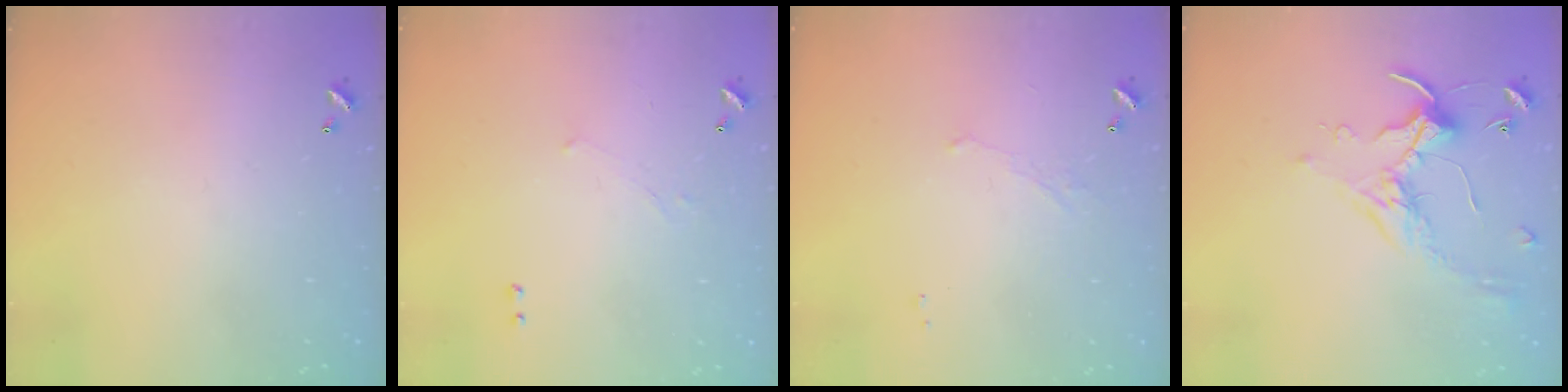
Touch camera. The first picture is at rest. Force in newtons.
{"total": 2.8, "press": 2.7, "slide": 0.5}
{"total": 0.6, "press": 0.0, "slide": 0.6}
{"total": 0.7, "press": 0.6, "slide": 0.4}